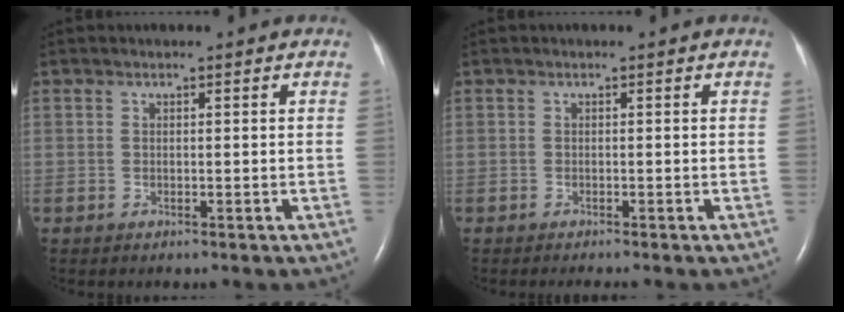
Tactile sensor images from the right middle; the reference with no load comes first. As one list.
[{"total": 1.6, "force": [-1.3, -0.2, 0.8], "torque": [-0.008, 0.000, -0.016]}]